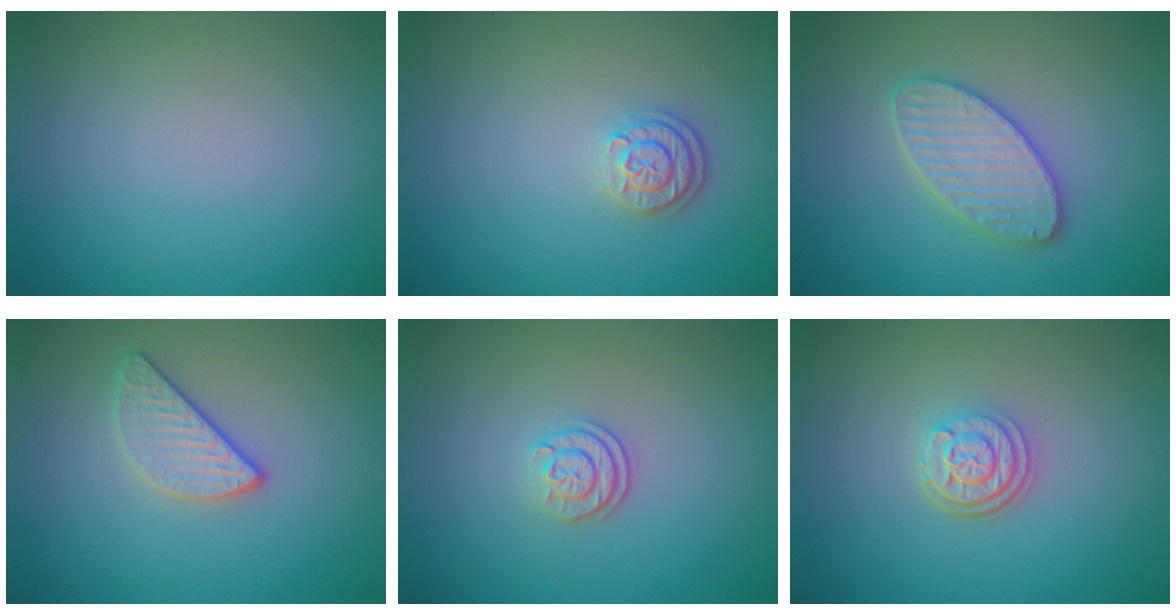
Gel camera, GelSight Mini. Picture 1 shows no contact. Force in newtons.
{"total": 2.3, "press": 2.0, "slide": 1.3}
{"total": 4.4, "press": 4.3, "slide": 0.5}
{"total": 2.5, "press": 2.4, "slide": 0.8}
{"total": 2.3, "press": 1.7, "slide": 1.5}
{"total": 3.2, "press": 2.5, "slide": 2.1}